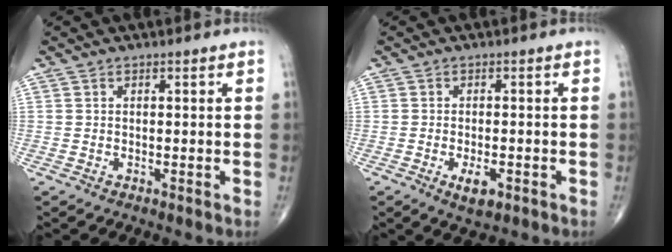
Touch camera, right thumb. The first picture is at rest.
{"total": 3.8, "force": [-1.6, 1.7, 3.1], "torque": [-0.049, -0.002, -0.020]}